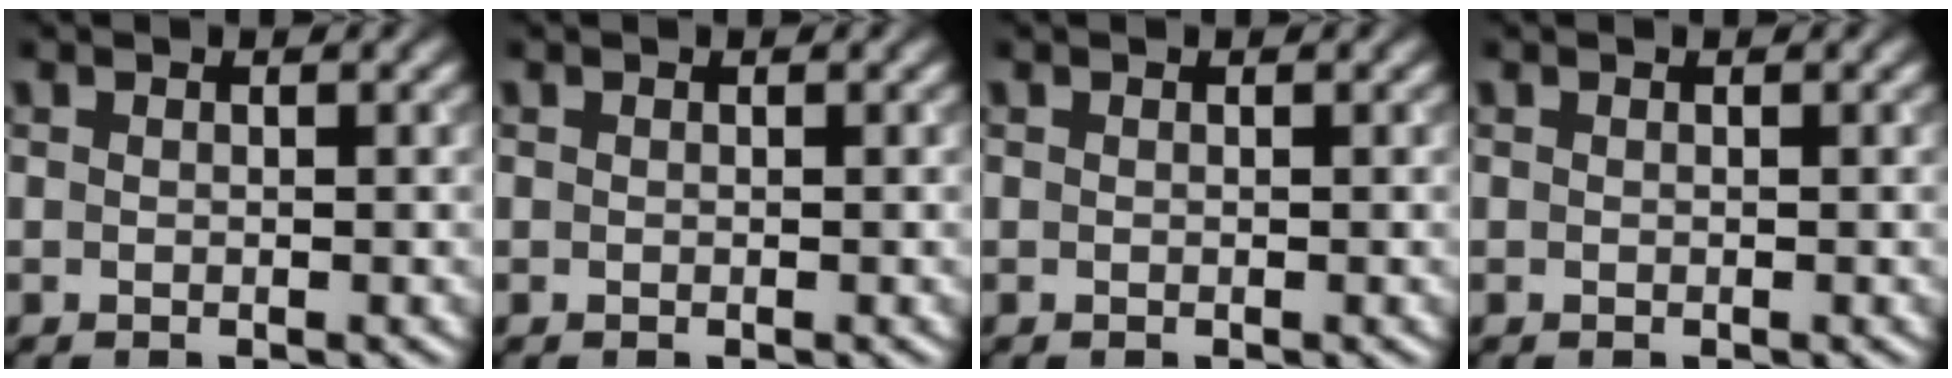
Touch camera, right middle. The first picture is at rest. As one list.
[{"total": 0.0}, {"total": 0.0}, {"total": 0.0}]